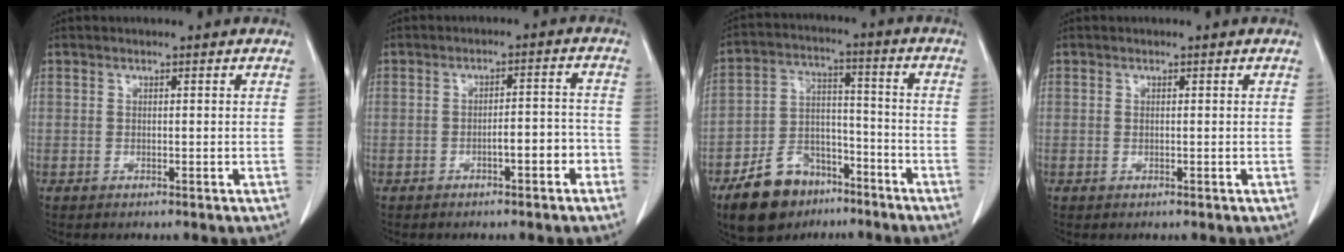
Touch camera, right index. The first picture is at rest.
{"total": 3.9, "force": [-2.0, 1.1, 3.2], "torque": [-0.044, 0.020, -0.026]}
{"total": 11.5, "force": [-7.8, 6.8, 4.9], "torque": [-0.099, 0.013, -0.132]}
{"total": 0.0}